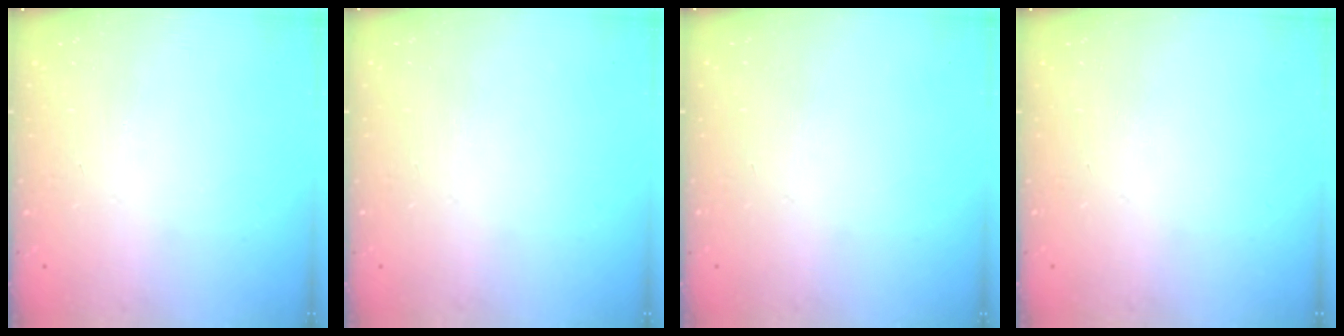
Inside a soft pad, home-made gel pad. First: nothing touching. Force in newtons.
{"total": 0.0}
{"total": 0.0}
{"total": 0.0}